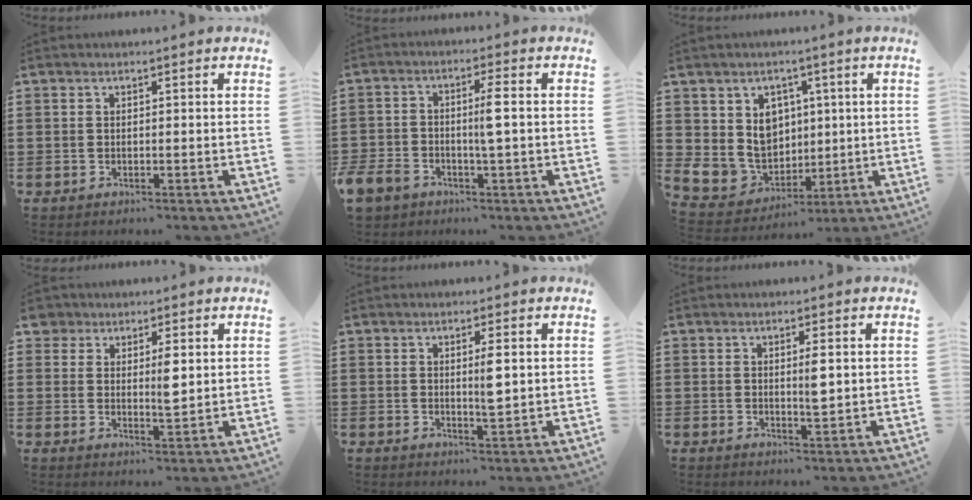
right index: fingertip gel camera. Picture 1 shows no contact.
{"total": 4.9, "force": [-1.5, 2.0, 4.2], "torque": [-0.102, 0.000, -0.038]}
{"total": 7.9, "force": [1.7, 7.5, 1.7], "torque": [-0.082, -0.012, 0.039]}
{"total": 5.3, "force": [2.6, 3.0, 3.5], "torque": [-0.056, -0.002, 0.042]}
{"total": 3.2, "force": [0.5, 0.6, 3.1], "torque": [-0.058, 0.002, 0.007]}
{"total": 2.7, "force": [0.4, 0.5, 2.6], "torque": [-0.049, 0.002, 0.006]}